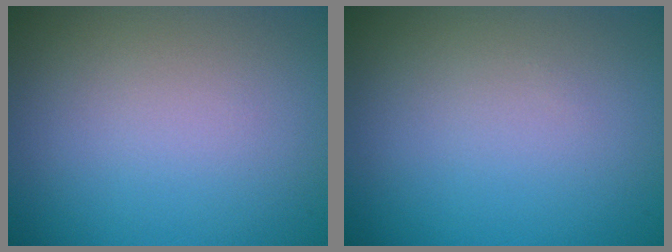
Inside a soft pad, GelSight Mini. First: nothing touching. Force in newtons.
{"total": 0.0}